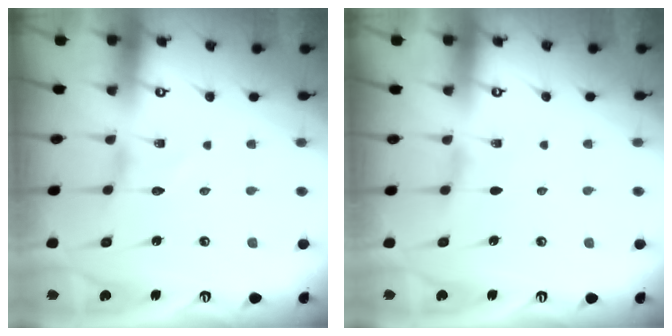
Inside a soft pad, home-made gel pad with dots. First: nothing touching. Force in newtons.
{"total": 1.8, "press": 1.7, "slide": 0.4}